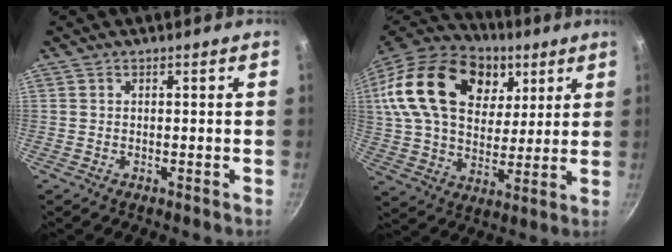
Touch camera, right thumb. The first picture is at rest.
{"total": 29.9, "force": [11.0, 20.2, 19.2], "torque": [-0.348, 0.004, 0.185]}